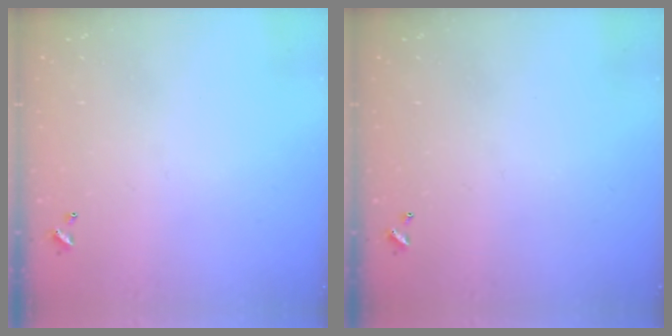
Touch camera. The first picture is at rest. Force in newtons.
{"total": 0.0}